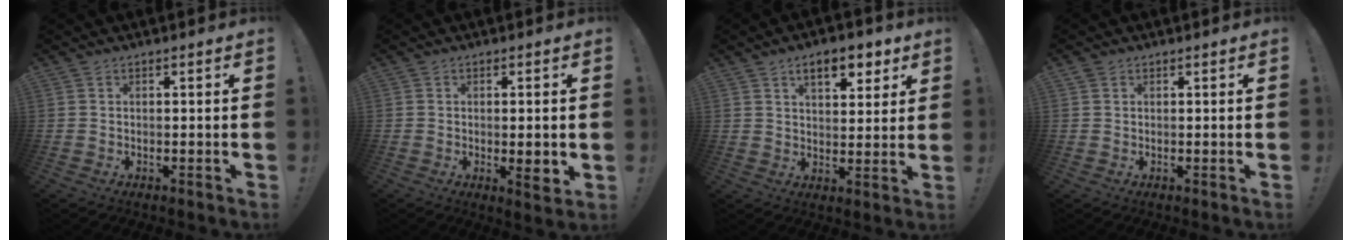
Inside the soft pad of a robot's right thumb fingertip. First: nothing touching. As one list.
[{"total": 5.3, "force": [-0.2, 0.8, 5.2], "torque": [-0.062, -0.012, -0.004]}, {"total": 9.3, "force": [5.4, 4.2, 6.3], "torque": [-0.079, -0.022, 0.091]}, {"total": 0.7, "force": [0.6, 0.5, 0.1], "torque": [0.006, -0.003, 0.009]}]